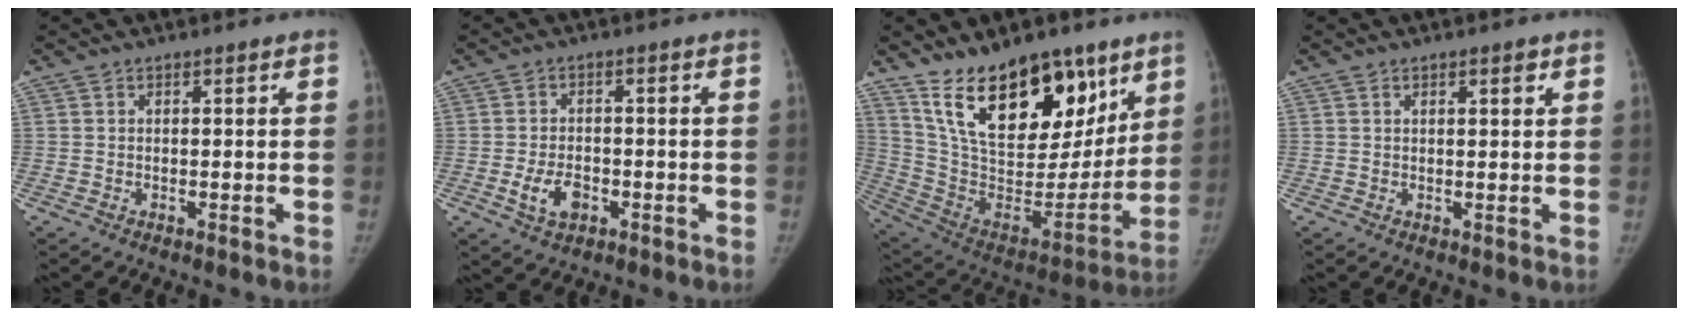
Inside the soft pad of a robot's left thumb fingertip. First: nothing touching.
{"total": 5.3, "force": [-1.8, 3.4, 3.6], "torque": [-0.062, 0.008, -0.028]}
{"total": 26.2, "force": [16.4, 13.1, 15.8], "torque": [-0.205, -0.073, 0.283]}
{"total": 2.1, "force": [1.1, 0.5, 1.6], "torque": [-0.019, -0.004, 0.017]}